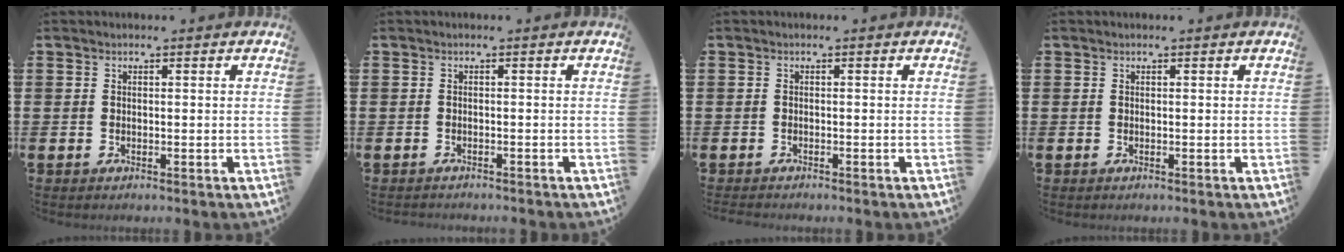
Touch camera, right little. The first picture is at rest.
{"total": 0.6, "force": [-0.6, 0.0, -0.1], "torque": [0.000, -0.001, -0.013]}
{"total": 0.5, "force": [-0.5, 0.0, 0.0], "torque": [-0.001, -0.002, -0.011]}
{"total": 0.0}